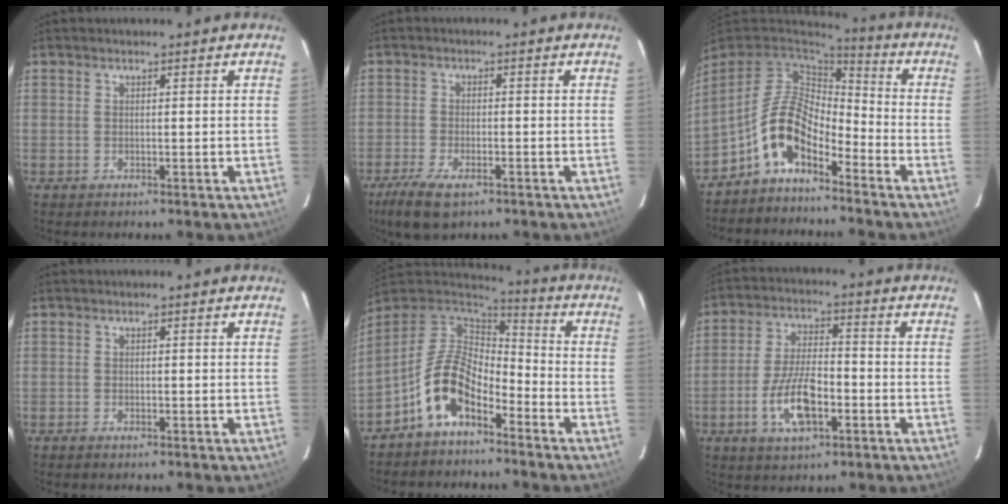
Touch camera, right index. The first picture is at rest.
{"total": 8.3, "force": [-5.4, 3.1, 5.5], "torque": [-0.137, -0.027, -0.100]}
{"total": 10.5, "force": [-5.7, 5.0, 7.2], "torque": [-0.148, 0.018, -0.112]}
{"total": 0.7, "force": [-0.6, 0.3, 0.3], "torque": [-0.008, -0.002, -0.012]}
{"total": 11.5, "force": [-6.3, 5.8, 7.7], "torque": [-0.158, 0.019, -0.123]}
{"total": 10.4, "force": [-4.0, 4.2, 8.6], "torque": [-0.179, -0.002, -0.070]}